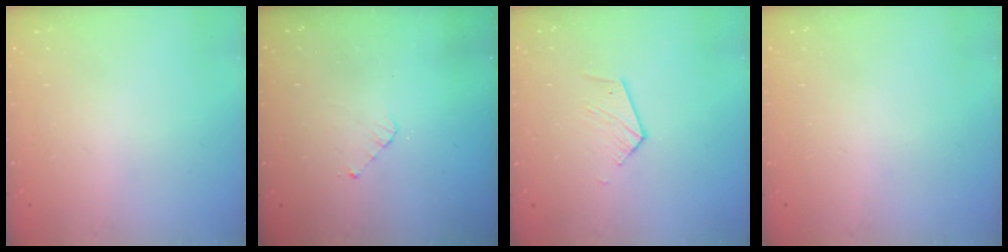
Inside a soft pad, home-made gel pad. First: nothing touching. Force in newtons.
{"total": 3.0, "press": 3.0, "slide": 0.2}
{"total": 3.9, "press": 3.9, "slide": 0.4}
{"total": 0.0}